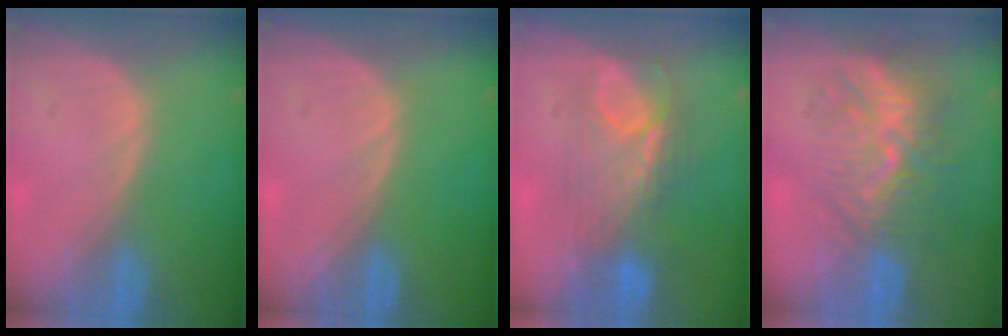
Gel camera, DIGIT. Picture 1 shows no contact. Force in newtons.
{"total": 0.0}
{"total": 7.7, "press": 7.4, "slide": 2.2}
{"total": 10.0, "press": 8.6, "slide": 4.9}